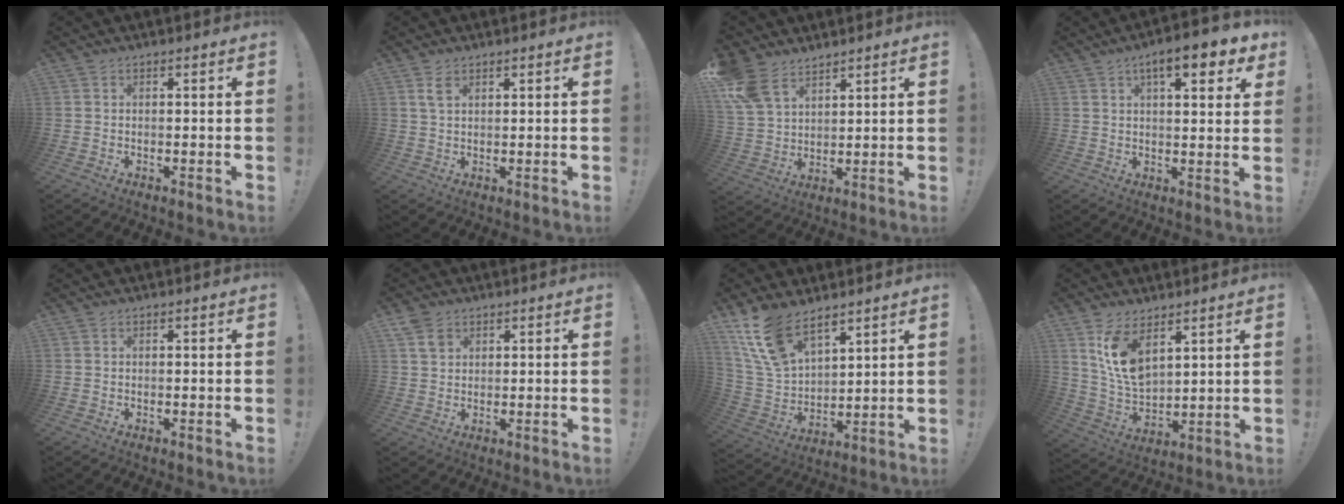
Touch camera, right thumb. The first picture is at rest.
{"total": 3.5, "force": [1.9, 1.7, 2.4], "torque": [-0.035, -0.007, 0.033]}
{"total": 11.0, "force": [8.0, 6.2, 4.4], "torque": [-0.089, -0.038, 0.161]}
{"total": 9.5, "force": [4.9, 2.7, 7.7], "torque": [-0.095, -0.021, 0.075]}
{"total": 0.0}
{"total": 4.5, "force": [2.7, 3.1, 1.9], "torque": [-0.023, -0.011, 0.050]}
{"total": 16.2, "force": [11.7, 7.6, 8.3], "torque": [-0.172, -0.064, 0.226]}
{"total": 11.8, "force": [7.1, 6.1, 7.1], "torque": [-0.141, -0.044, 0.135]}